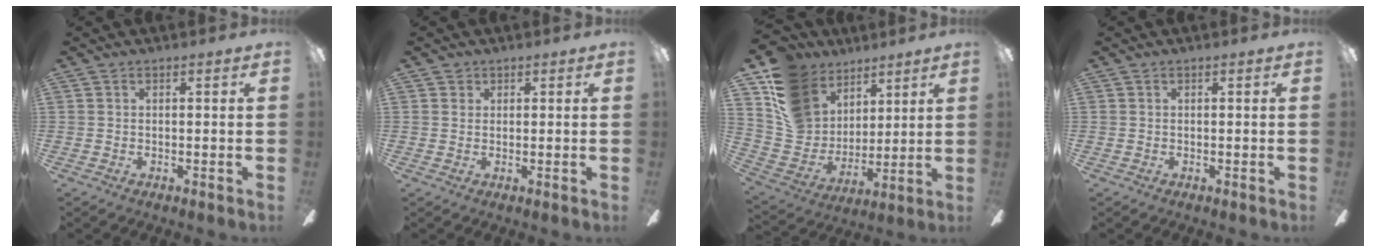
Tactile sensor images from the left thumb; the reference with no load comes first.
{"total": 1.3, "force": [0.7, 1.1, 0.0], "torque": [0.006, 0.001, 0.010]}
{"total": 15.8, "force": [9.0, 11.8, 5.4], "torque": [-0.122, -0.044, 0.181]}
{"total": 0.0}